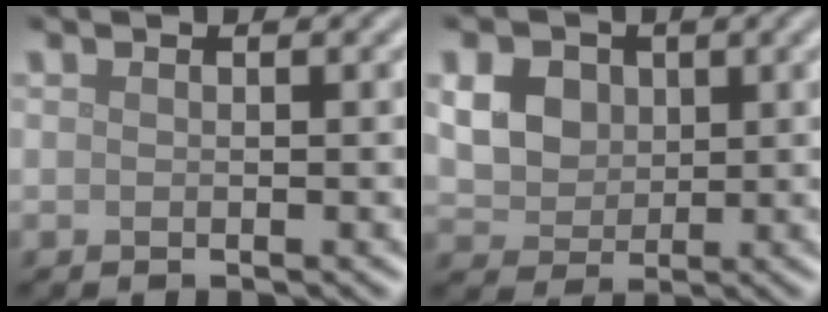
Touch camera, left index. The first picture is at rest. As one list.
[{"total": 8.4, "force": [3.0, 6.6, 4.2], "torque": [-0.095, 0.028, 0.044]}]